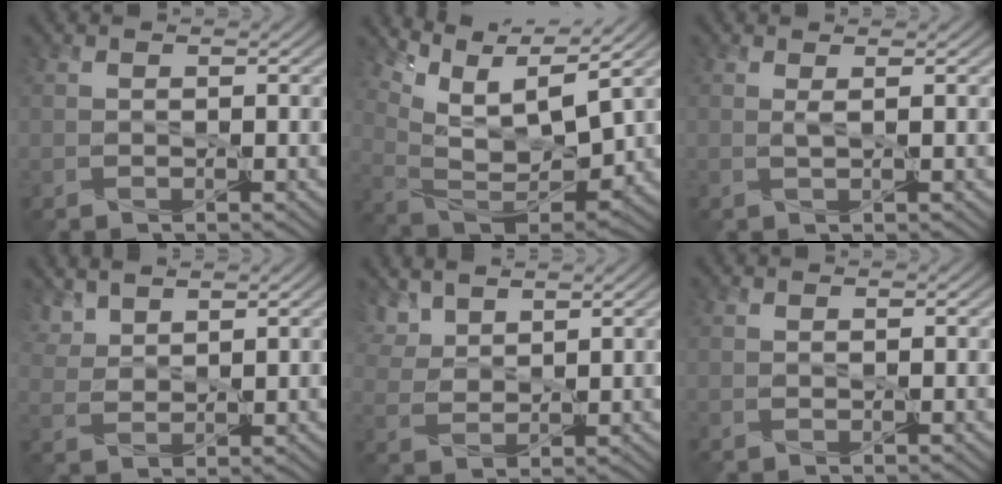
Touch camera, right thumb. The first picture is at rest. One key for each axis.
{"total": 11.2, "fx": 6.8, "fy": 3.9, "fz": 8.0, "tx": -0.181, "ty": 0.002, "tz": 0.124}
{"total": 0.9, "fx": 0.1, "fy": -0.3, "fz": 0.8, "tx": -0.022, "ty": 0.001, "tz": 0.003}
{"total": 4.2, "fx": 3.3, "fy": 1.6, "fz": 2.2, "tx": -0.059, "ty": 0.006, "tz": 0.076}
{"total": 5.0, "fx": 3.7, "fy": 2.1, "fz": 2.6, "tx": -0.074, "ty": 0.008, "tz": 0.084}
{"total": 0.0}